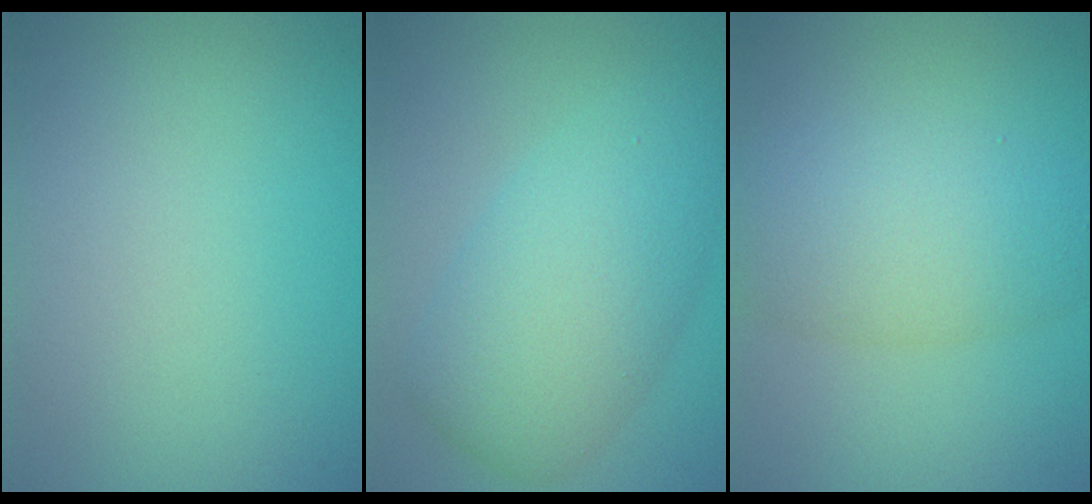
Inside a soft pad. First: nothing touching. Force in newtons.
{"total": 6.8, "press": 6.8, "slide": 0.2}
{"total": 5.5, "press": 5.5, "slide": 0.1}